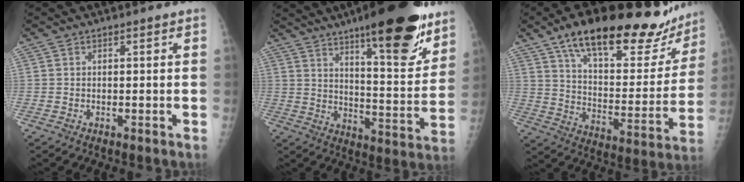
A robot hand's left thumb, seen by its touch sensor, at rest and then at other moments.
{"total": 22.7, "force": [14.7, 5.6, 16.3], "torque": [-0.200, -0.076, 0.220]}
{"total": 29.7, "force": [20.6, 10.8, 18.4], "torque": [-0.236, -0.057, 0.305]}